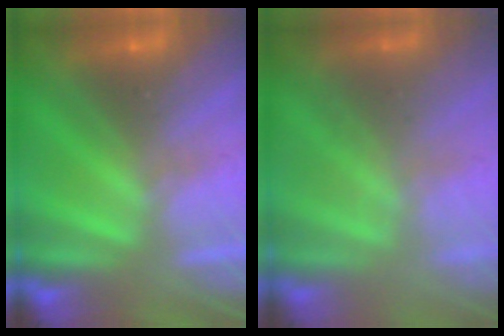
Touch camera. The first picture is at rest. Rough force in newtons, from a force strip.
{"total": 1.7}